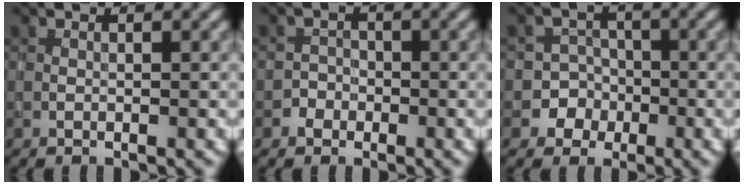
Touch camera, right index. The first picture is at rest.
{"total": 1.4, "force": [-0.6, 1.2, -0.2], "torque": [0.019, 0.008, -0.015]}
{"total": 5.2, "force": [-1.9, 4.8, -0.1], "torque": [0.037, 0.006, -0.049]}